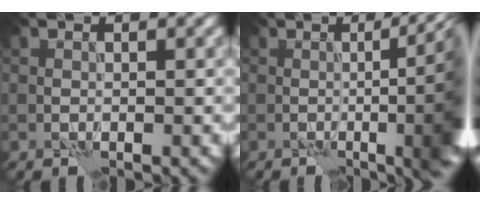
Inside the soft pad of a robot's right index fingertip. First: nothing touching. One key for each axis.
{"total": 13.7, "fx": -0.3, "fy": 5.0, "fz": 12.7, "tx": -0.090, "ty": 0.020, "tz": -0.009}